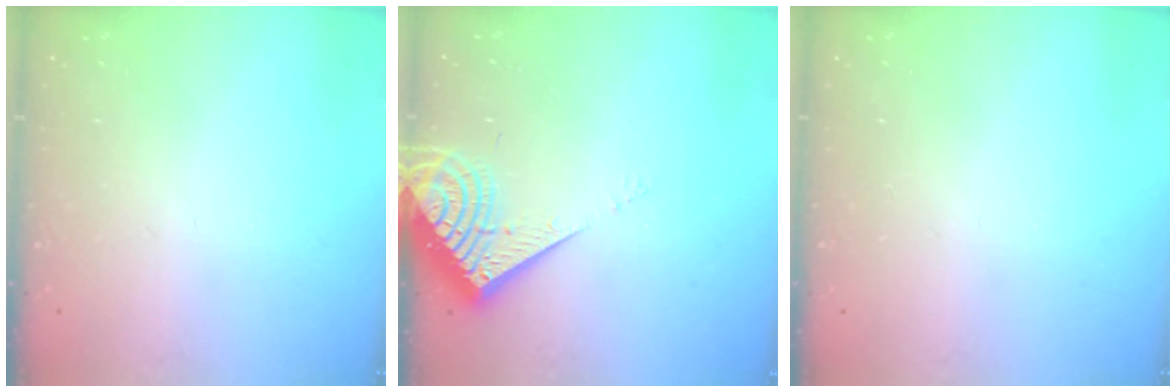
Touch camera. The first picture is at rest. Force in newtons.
{"total": 10.0, "press": 9.9, "slide": 1.3}
{"total": 0.0}